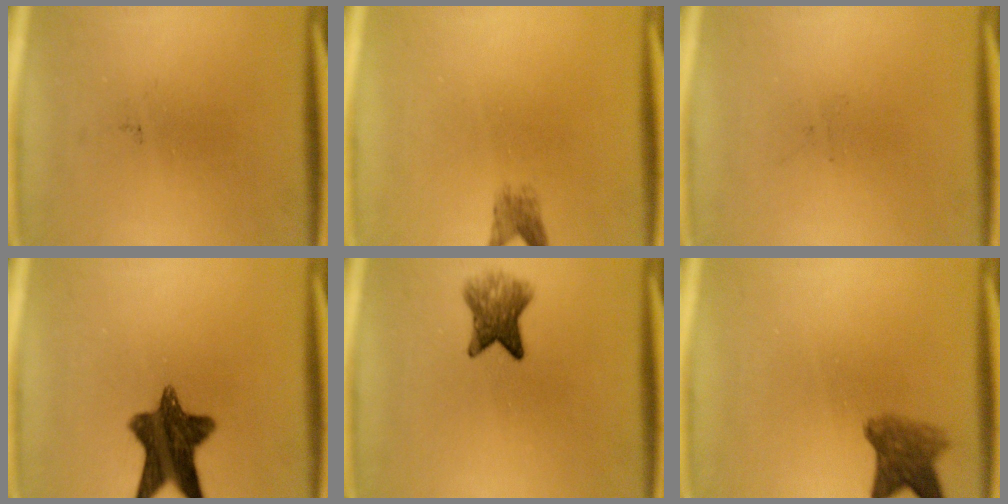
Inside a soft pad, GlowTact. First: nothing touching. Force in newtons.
{"total": 2.0}
{"total": 0.0}
{"total": 11.4}
{"total": 5.0}
{"total": 5.0}